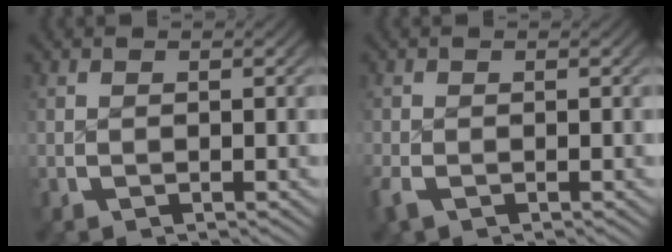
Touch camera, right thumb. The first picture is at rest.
{"total": 1.3, "force": [-0.8, 0.8, 0.5], "torque": [-0.017, -0.004, -0.016]}